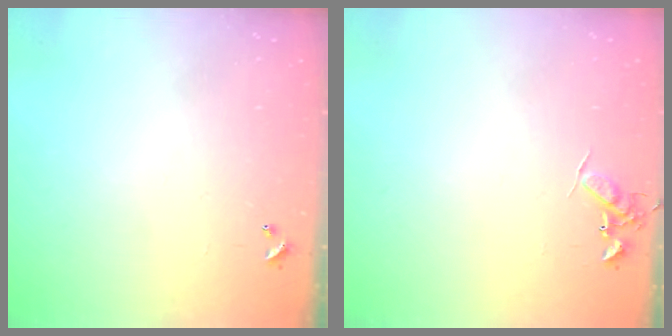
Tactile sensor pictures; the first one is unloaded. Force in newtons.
{"total": 7.2, "press": 7.2, "slide": 0.9}